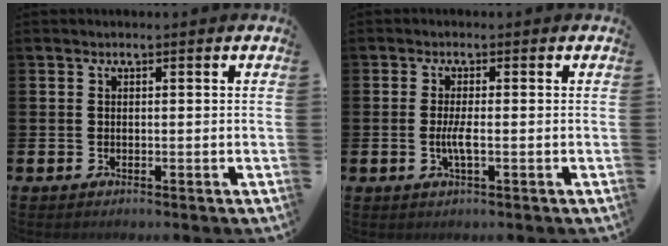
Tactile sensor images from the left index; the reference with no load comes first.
{"total": 2.4, "force": [-0.4, 0.3, 2.3], "torque": [-0.050, 0.001, -0.006]}